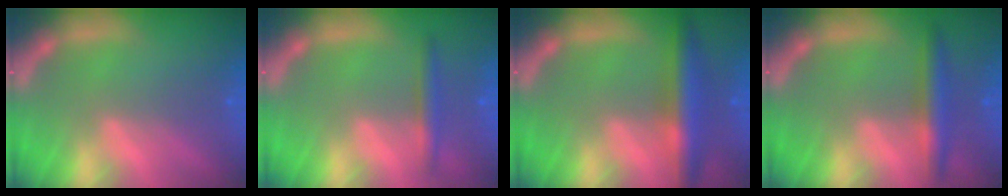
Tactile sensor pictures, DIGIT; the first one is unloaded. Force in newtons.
{"total": 2.4}
{"total": 5.9}
{"total": 4.0}